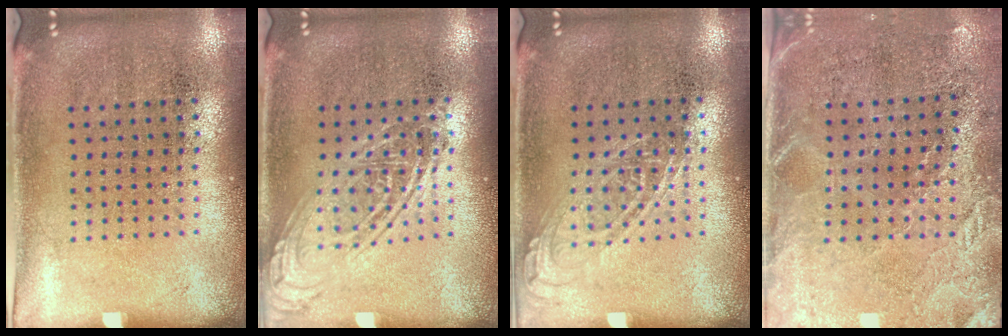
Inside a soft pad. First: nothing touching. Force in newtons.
{"total": 2.6, "press": 2.6, "slide": 0.4}
{"total": 0.8, "press": 0.8, "slide": 0.1}
{"total": 3.0, "press": 2.7, "slide": 1.2}